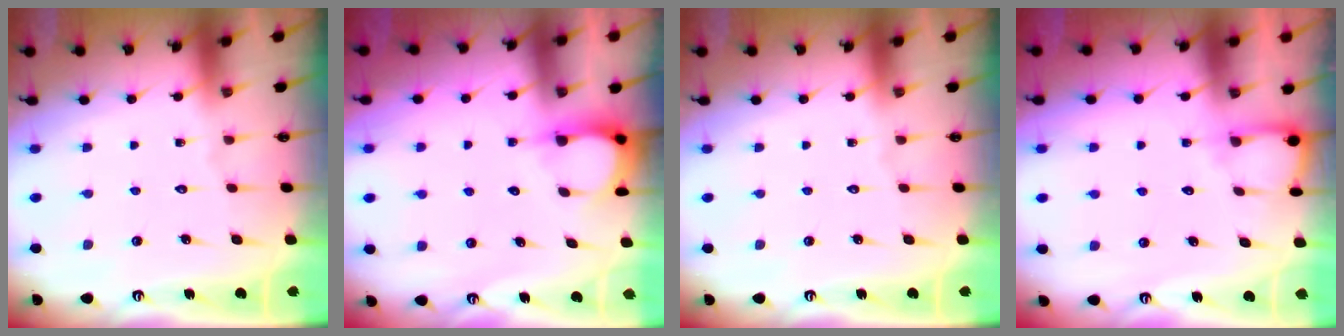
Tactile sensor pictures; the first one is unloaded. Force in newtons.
{"total": 4.3, "press": 4.3, "slide": 0.2}
{"total": 0.0}
{"total": 4.2, "press": 4.2, "slide": 0.2}